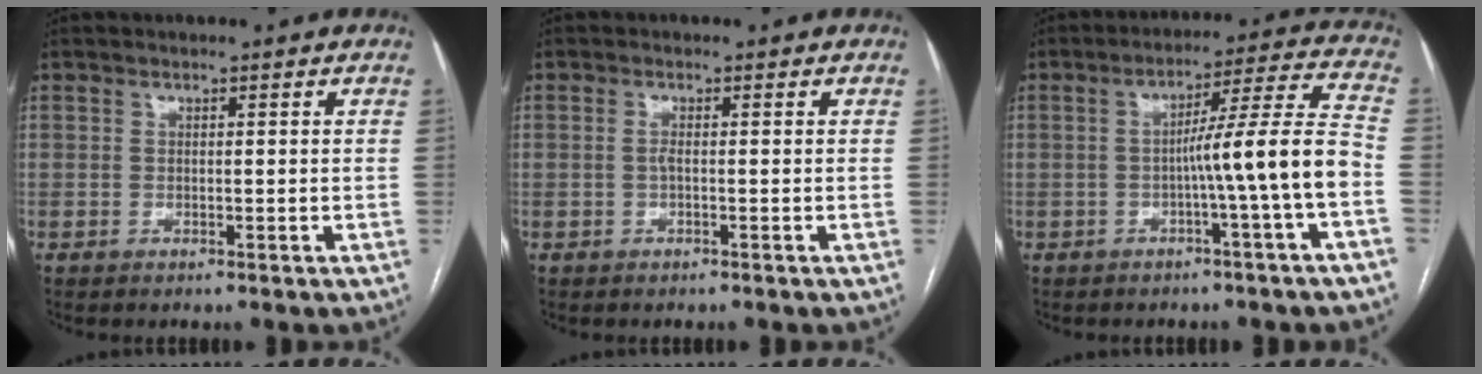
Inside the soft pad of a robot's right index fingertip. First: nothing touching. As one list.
[{"total": 0.9, "force": [-0.1, 0.1, 0.9], "torque": [-0.021, 0.000, -0.002]}, {"total": 10.7, "force": [-3.0, -1.8, 10.1], "torque": [-0.150, 0.021, -0.045]}]